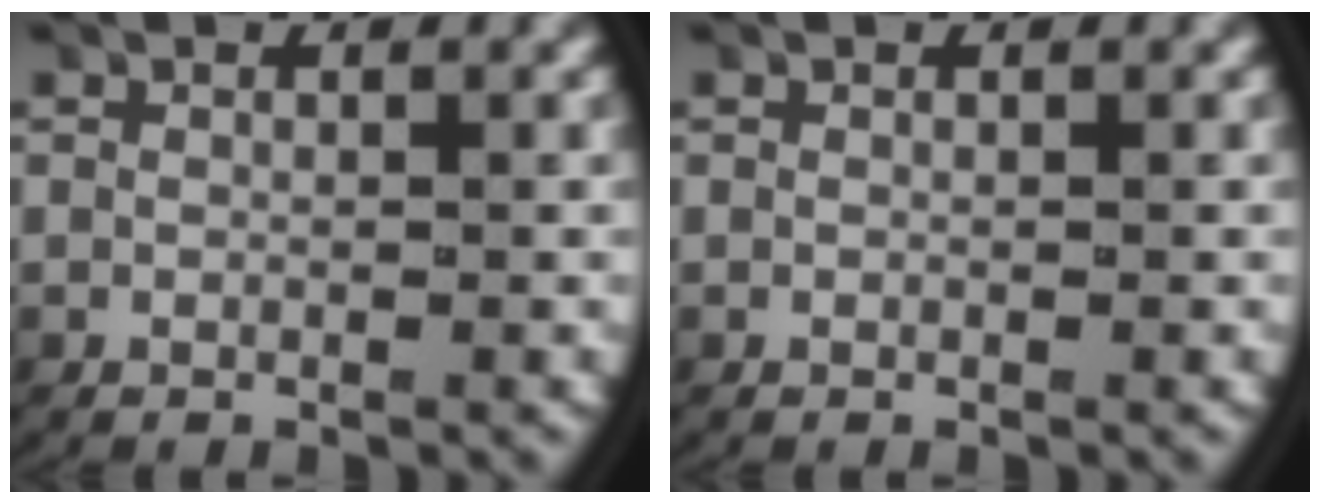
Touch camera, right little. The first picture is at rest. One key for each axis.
{"total": 0.0}